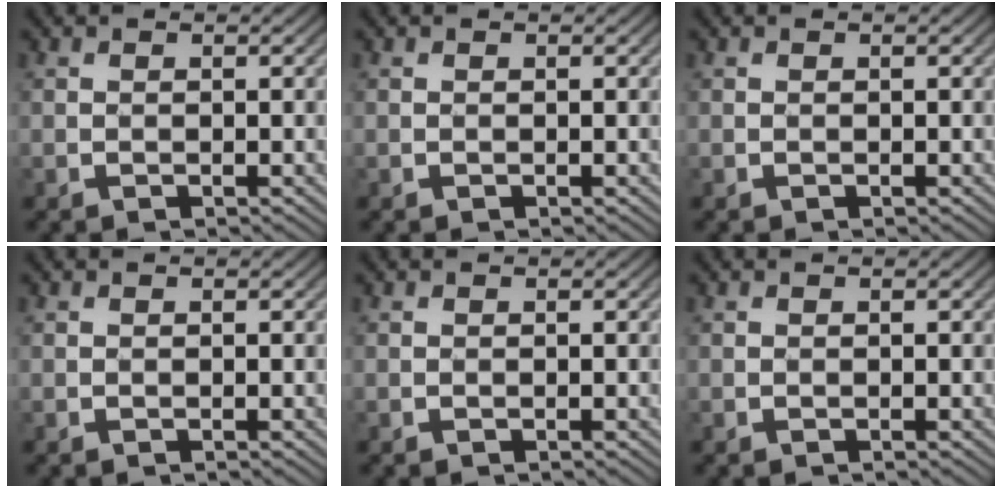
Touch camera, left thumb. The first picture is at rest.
{"total": 0.0}
{"total": 0.0}
{"total": 0.0}
{"total": 0.0}
{"total": 0.0}